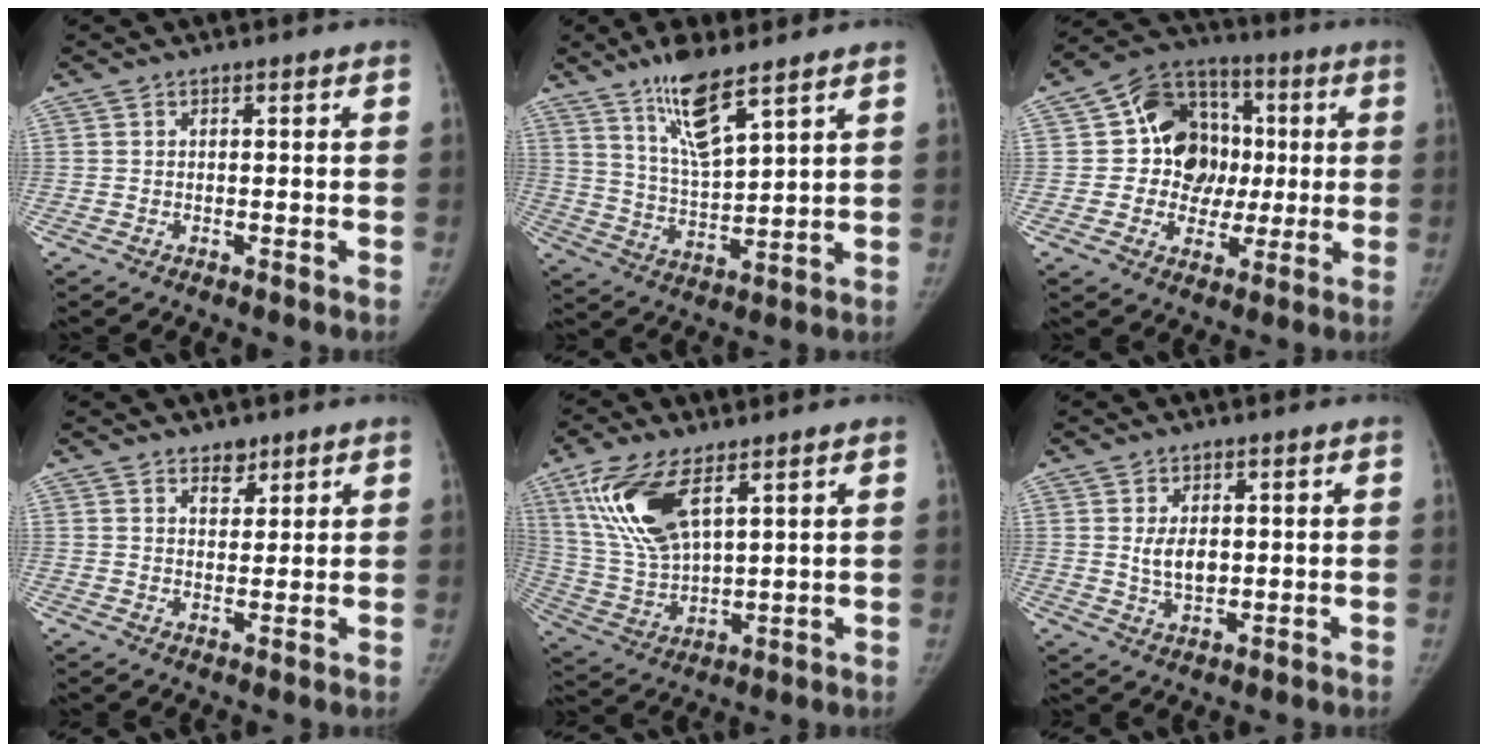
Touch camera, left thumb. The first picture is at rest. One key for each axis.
{"total": 11.0, "fx": 7.4, "fy": 2.5, "fz": 7.8, "tx": -0.139, "ty": -0.048, "tz": 0.148}
{"total": 15.2, "fx": 1.0, "fy": 13.1, "fz": 7.6, "tx": -0.059, "ty": 0.021, "tz": 0.017}
{"total": 3.6, "fx": 2.6, "fy": 2.2, "fz": 1.1, "tx": 0.005, "ty": -0.018, "tz": 0.042}
{"total": 15.0, "fx": 7.4, "fy": 6.8, "fz": 11.2, "tx": -0.224, "ty": -0.022, "tz": 0.154}
{"total": 4.8, "fx": 0.8, "fy": 3.2, "fz": 3.6, "tx": -0.048, "ty": -0.011, "tz": 0.021}